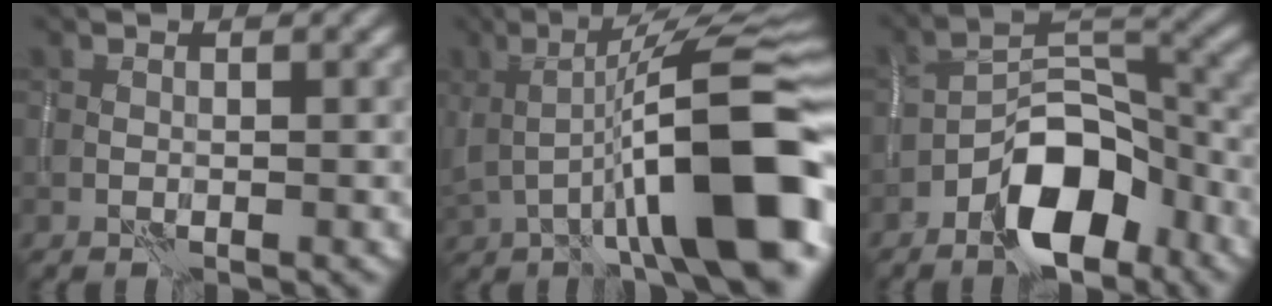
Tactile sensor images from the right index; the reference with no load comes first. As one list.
[{"total": 12.9, "force": [-1.6, 3.3, 12.3], "torque": [-0.182, 0.014, -0.029]}, {"total": 8.6, "force": [-4.8, 4.2, 5.8], "torque": [-0.078, 0.017, -0.089]}]